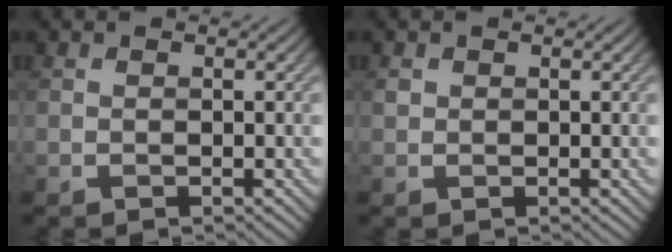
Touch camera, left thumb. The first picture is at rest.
{"total": 0.8, "force": [0.3, 0.7, 0.2], "torque": [-0.004, 0.000, 0.006]}